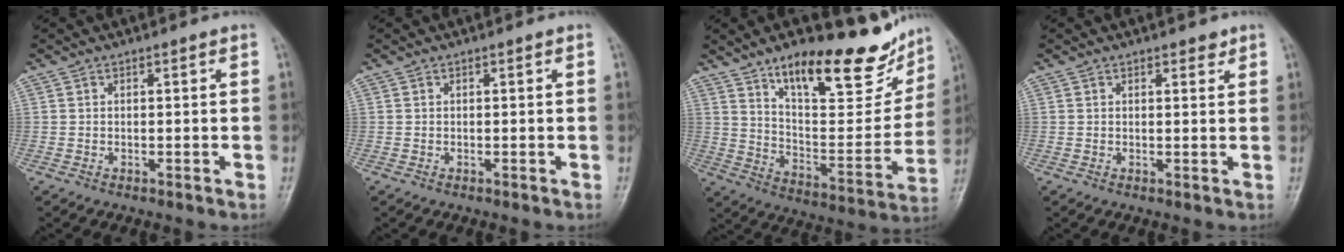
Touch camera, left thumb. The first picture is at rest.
{"total": 0.0}
{"total": 22.4, "force": [15.5, 7.9, 14.2], "torque": [-0.155, -0.078, 0.246]}
{"total": 1.8, "force": [1.2, 0.7, 1.0], "torque": [-0.004, -0.006, 0.014]}